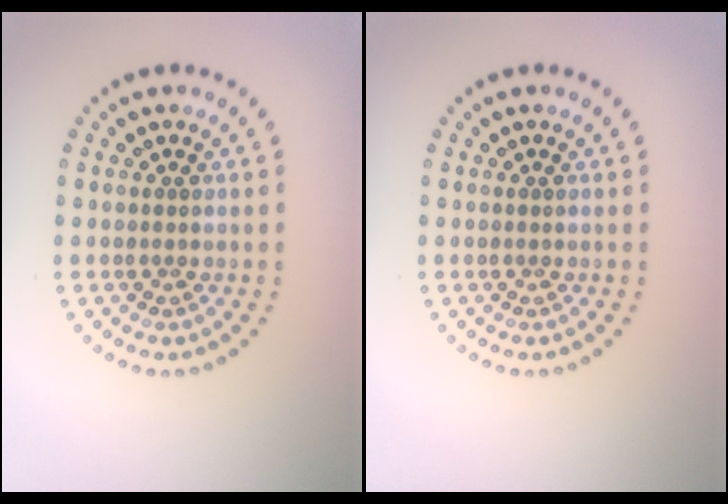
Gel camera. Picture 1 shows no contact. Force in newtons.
{"total": 0.0}